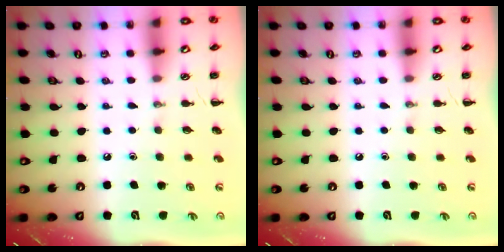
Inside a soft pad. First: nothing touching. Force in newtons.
{"total": 0.0}